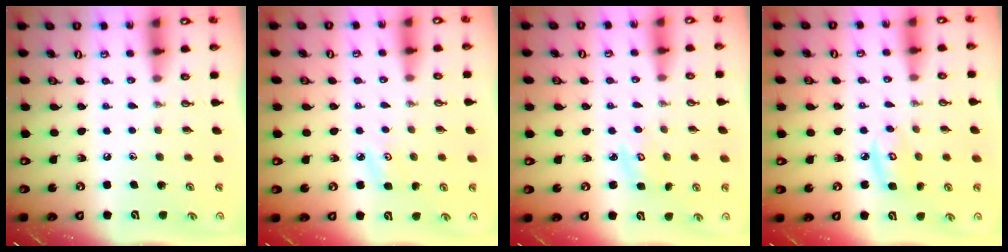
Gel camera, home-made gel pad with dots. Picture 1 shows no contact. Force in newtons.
{"total": 3.5, "press": 3.4, "slide": 0.4}
{"total": 3.7, "press": 3.6, "slide": 0.3}
{"total": 4.9, "press": 4.9, "slide": 0.3}